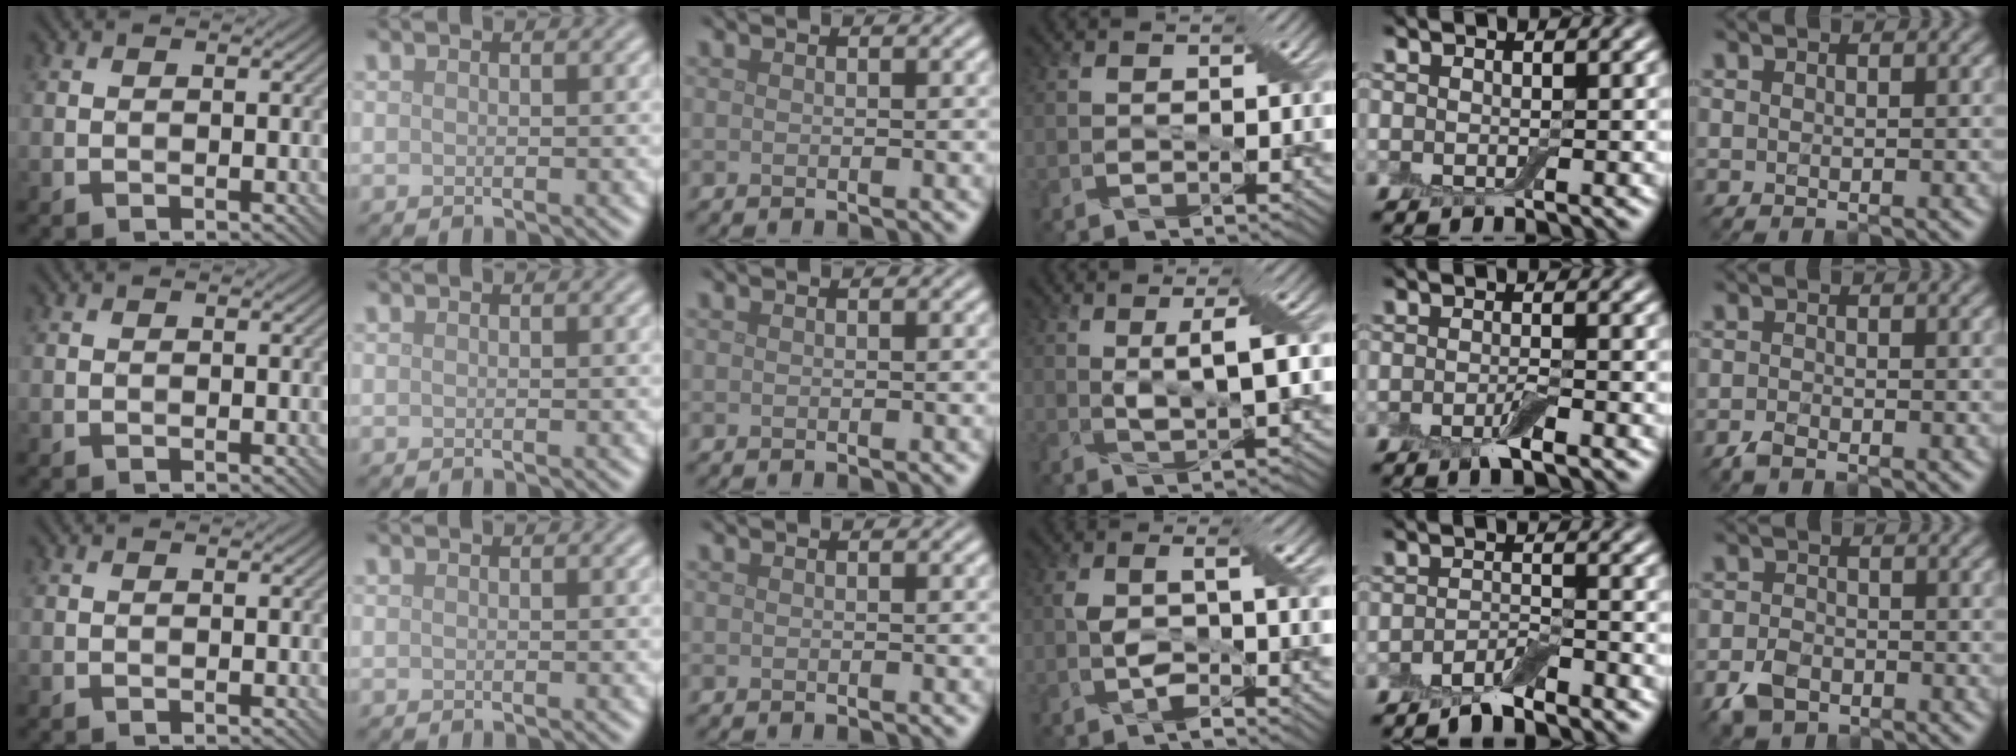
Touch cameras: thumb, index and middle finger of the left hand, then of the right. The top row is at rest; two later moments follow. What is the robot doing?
{"motion": "squeeze", "object": "air blower"}